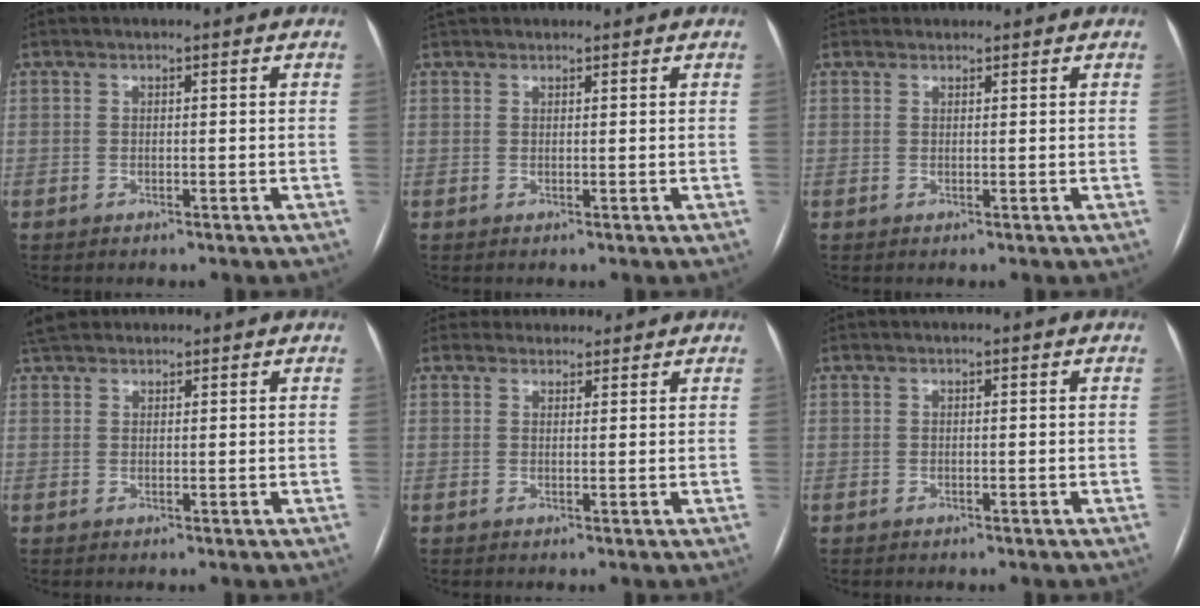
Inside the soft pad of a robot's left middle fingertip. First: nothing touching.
{"total": 2.5, "force": [2.2, 1.0, 0.6], "torque": [-0.013, 0.030, 0.037]}
{"total": 1.9, "force": [1.6, 0.9, -0.1], "torque": [0.007, 0.020, 0.024]}
{"total": 4.6, "force": [4.0, 1.9, 1.3], "torque": [-0.027, 0.030, 0.073]}
{"total": 3.8, "force": [3.4, 1.6, -0.2], "torque": [0.010, 0.019, 0.046]}
{"total": 0.0}